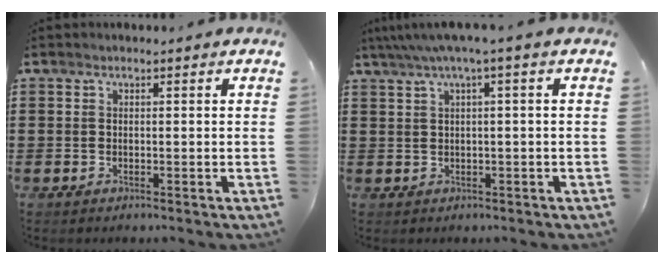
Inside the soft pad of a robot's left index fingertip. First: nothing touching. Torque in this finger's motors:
{"motor_torque": [1.43, -0.71, 0.49, 0.15]}